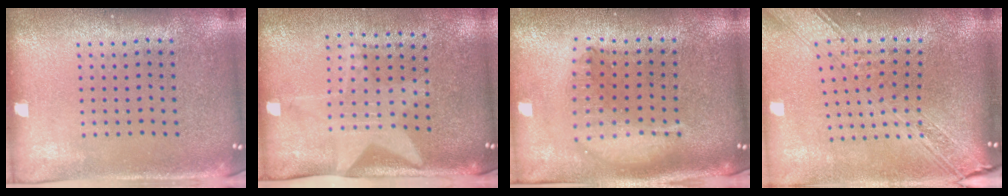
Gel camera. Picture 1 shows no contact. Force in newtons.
{"total": 2.0, "press": 1.5, "slide": 1.3}
{"total": 1.9, "press": 1.6, "slide": 1.2}
{"total": 3.3, "press": 2.4, "slide": 2.2}